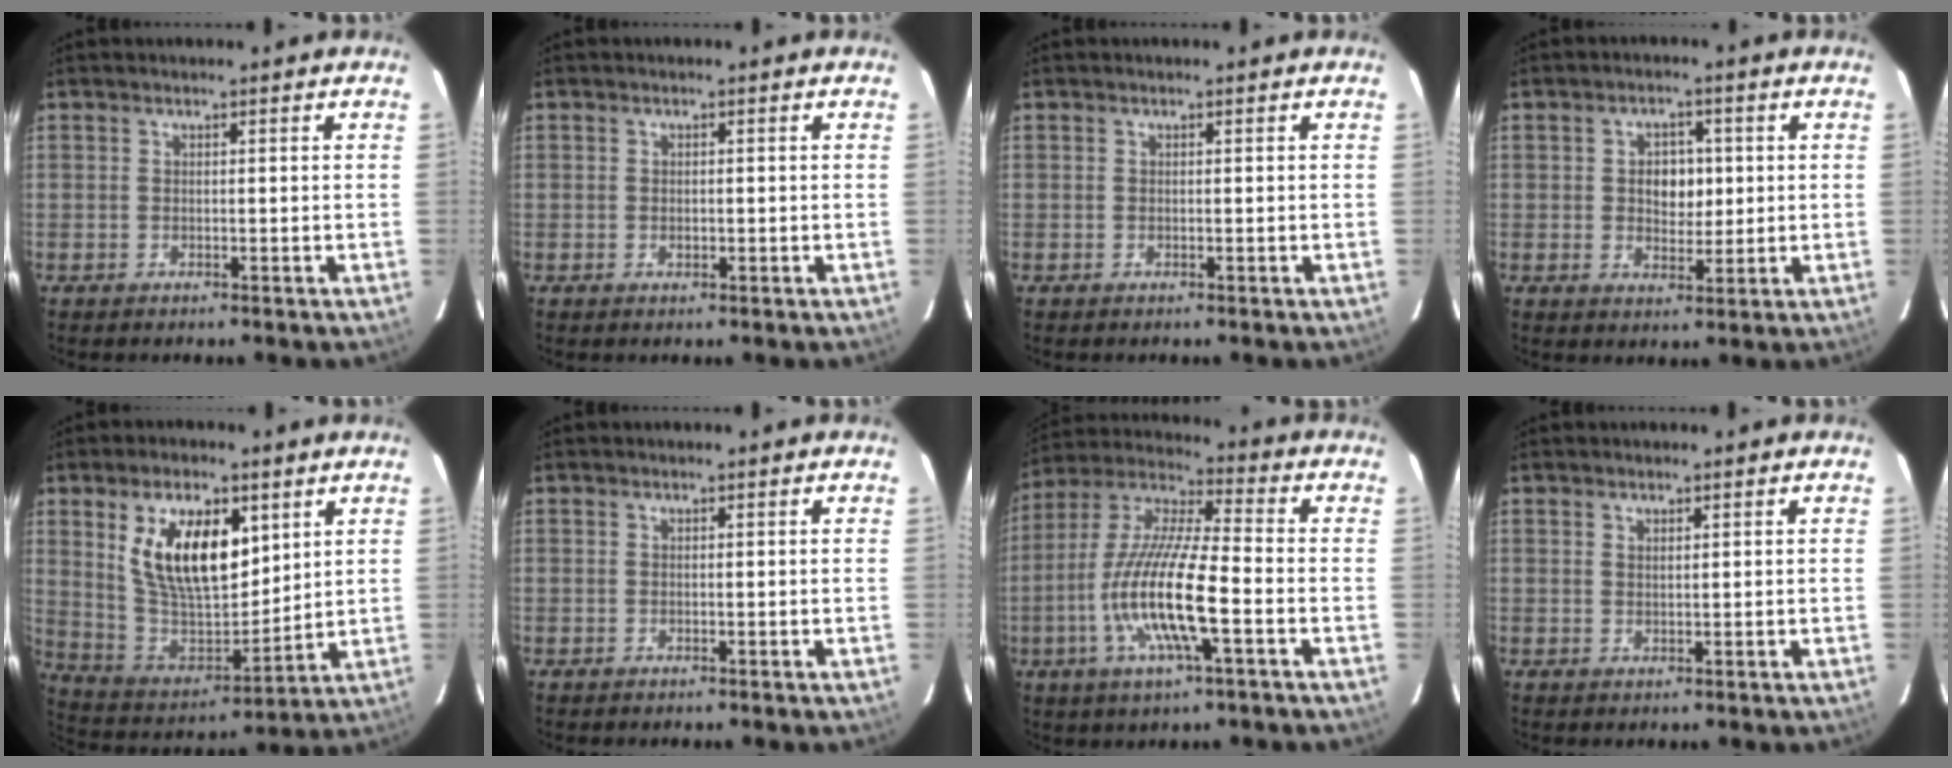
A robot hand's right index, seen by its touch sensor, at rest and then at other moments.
{"total": 1.2, "force": [-0.3, 0.9, 0.8], "torque": [-0.013, 0.002, -0.004]}
{"total": 0.0}
{"total": 5.2, "force": [0.5, 3.9, 3.5], "torque": [-0.056, 0.009, 0.012]}
{"total": 17.5, "force": [6.7, 8.7, 13.7], "torque": [-0.254, 0.003, 0.138]}
{"total": 0.0}
{"total": 16.7, "force": [-4.9, 3.0, 15.6], "torque": [-0.313, -0.010, -0.101]}
{"total": 1.0, "force": [0.7, 0.3, 0.6], "torque": [-0.010, 0.001, 0.013]}